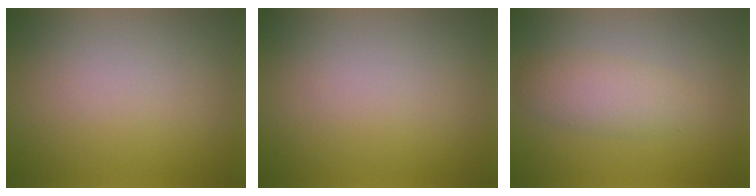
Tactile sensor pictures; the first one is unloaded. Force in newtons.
{"total": 0.0}
{"total": 2.9, "press": 2.9, "slide": 0.1}